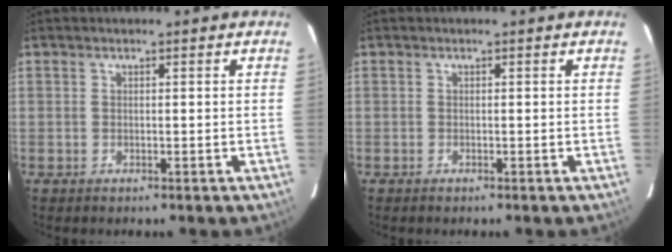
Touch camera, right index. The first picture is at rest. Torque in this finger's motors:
{"motor_torque": [0.02, -0.06, 0.02, 0.01]}